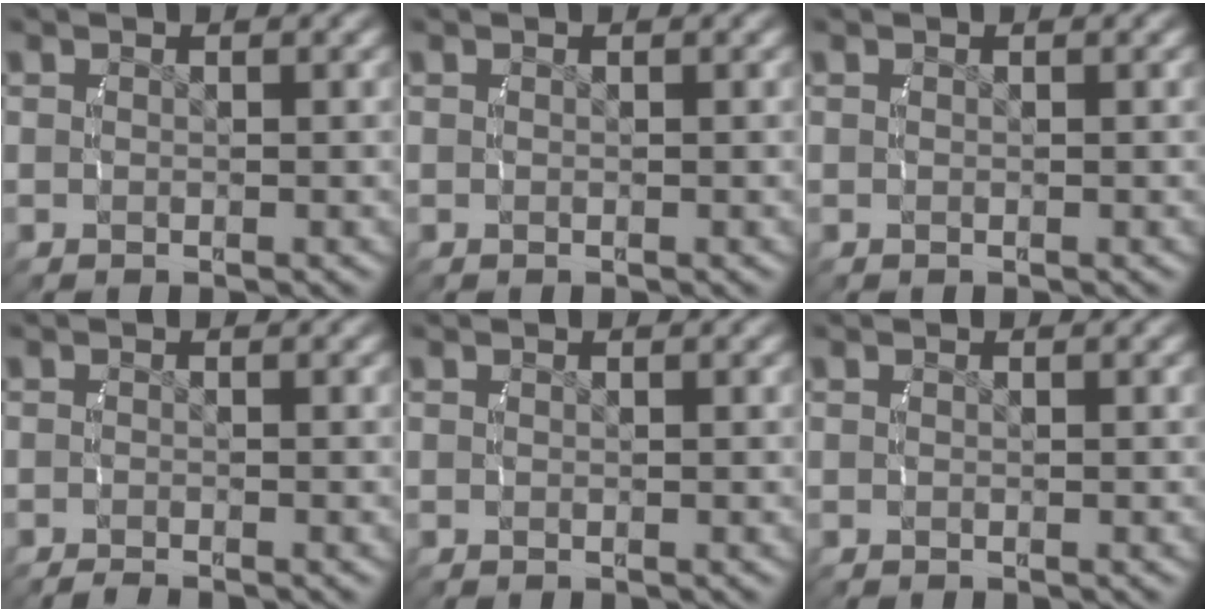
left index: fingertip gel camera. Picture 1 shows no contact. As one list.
[{"total": 0.0}, {"total": 0.0}, {"total": 1.2, "force": [-1.2, -0.1, 0.2], "torque": [-0.001, -0.004, -0.020]}, {"total": 0.0}, {"total": 0.0}]